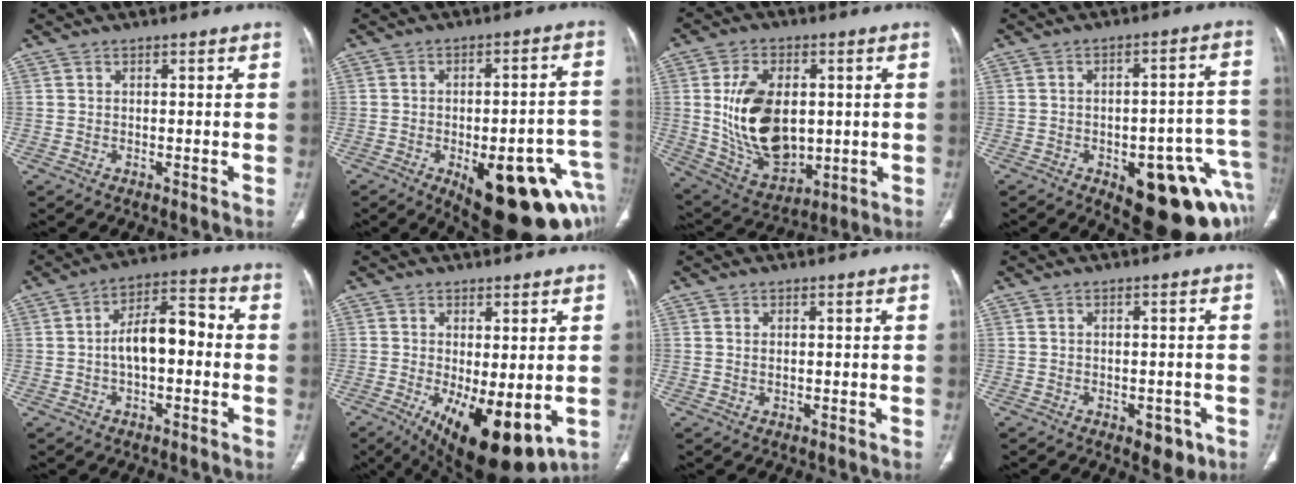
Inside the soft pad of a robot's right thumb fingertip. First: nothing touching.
{"total": 24.8, "force": [-10.4, 9.5, 20.4], "torque": [-0.168, 0.042, -0.120]}
{"total": 17.6, "force": [1.1, 11.2, 13.6], "torque": [-0.211, -0.013, 0.041]}
{"total": 20.4, "force": [-8.4, 8.6, 16.6], "torque": [-0.131, 0.048, -0.090]}
{"total": 10.3, "force": [-0.8, 5.3, 8.8], "torque": [-0.135, 0.040, -0.020]}
{"total": 14.3, "force": [-4.0, 5.8, 12.5], "torque": [-0.189, -0.025, -0.042]}
{"total": 0.9, "force": [0.2, 0.5, 0.7], "torque": [-0.013, 0.000, 0.008]}
{"total": 4.5, "force": [-2.1, 2.6, 3.0], "torque": [-0.019, 0.007, -0.020]}